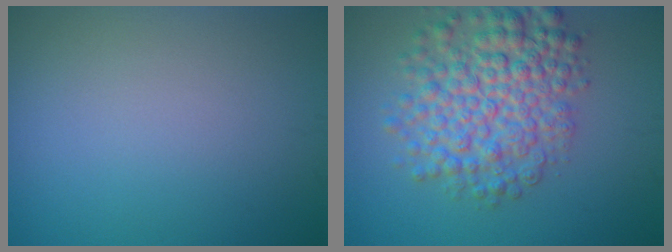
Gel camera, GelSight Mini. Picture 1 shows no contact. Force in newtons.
{"total": 7.3, "press": 7.3, "slide": 0.2}